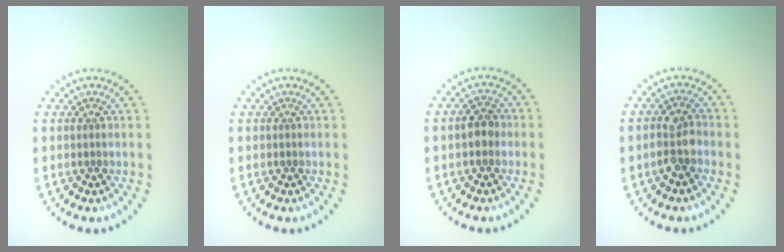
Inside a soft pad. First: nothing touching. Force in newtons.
{"total": 0.0}
{"total": 2.0, "press": 2.0, "slide": 0.3}
{"total": 2.8, "press": 2.7, "slide": 0.9}